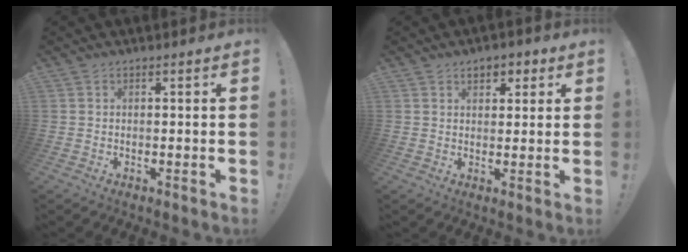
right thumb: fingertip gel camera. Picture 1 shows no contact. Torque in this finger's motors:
{"motor_torque": [-0.33, 0.36, 0.27, 0.04, 0.00]}